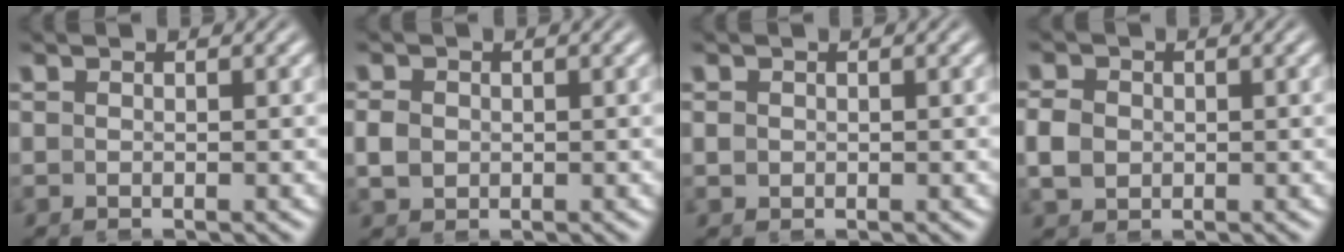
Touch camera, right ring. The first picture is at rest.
{"total": 2.3, "force": [-0.4, 2.0, 0.9], "torque": [-0.029, -0.015, -0.001]}
{"total": 1.4, "force": [0.1, 1.3, 0.4], "torque": [-0.019, -0.009, 0.005]}
{"total": 2.8, "force": [-0.6, 2.5, 1.2], "torque": [-0.034, -0.015, -0.003]}